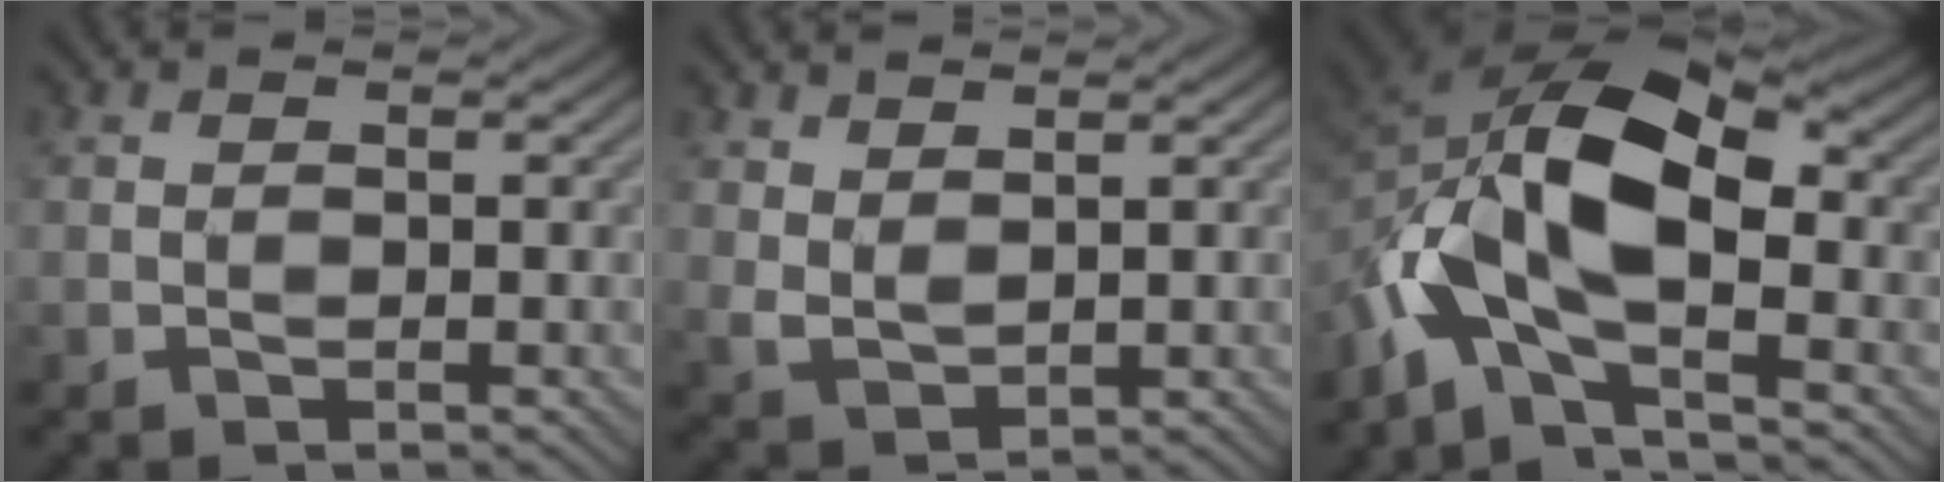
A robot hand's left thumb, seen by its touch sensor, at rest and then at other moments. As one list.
[{"total": 2.4, "force": [1.7, 1.1, 1.3], "torque": [-0.033, -0.003, 0.041]}, {"total": 12.7, "force": [-3.3, 6.8, 10.2], "torque": [-0.200, -0.001, -0.068]}]